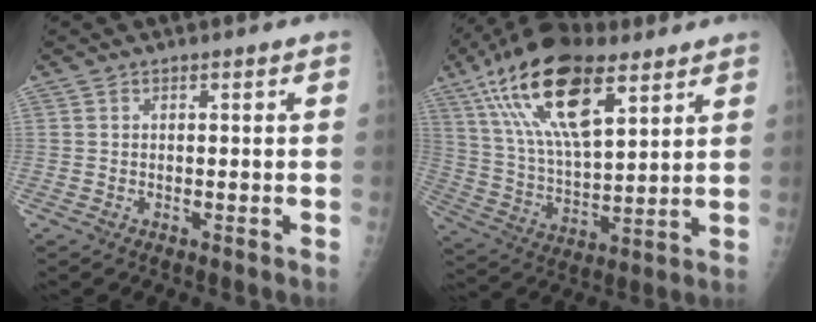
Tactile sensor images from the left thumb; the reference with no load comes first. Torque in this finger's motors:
{"motor_torque": [0.93, 0.48, 1.99, -0.78, 0.28]}